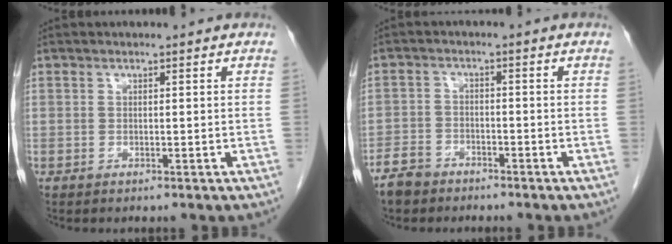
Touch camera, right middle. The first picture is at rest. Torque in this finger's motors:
{"motor_torque": [0.15, -0.17, 0.02, 0.00]}